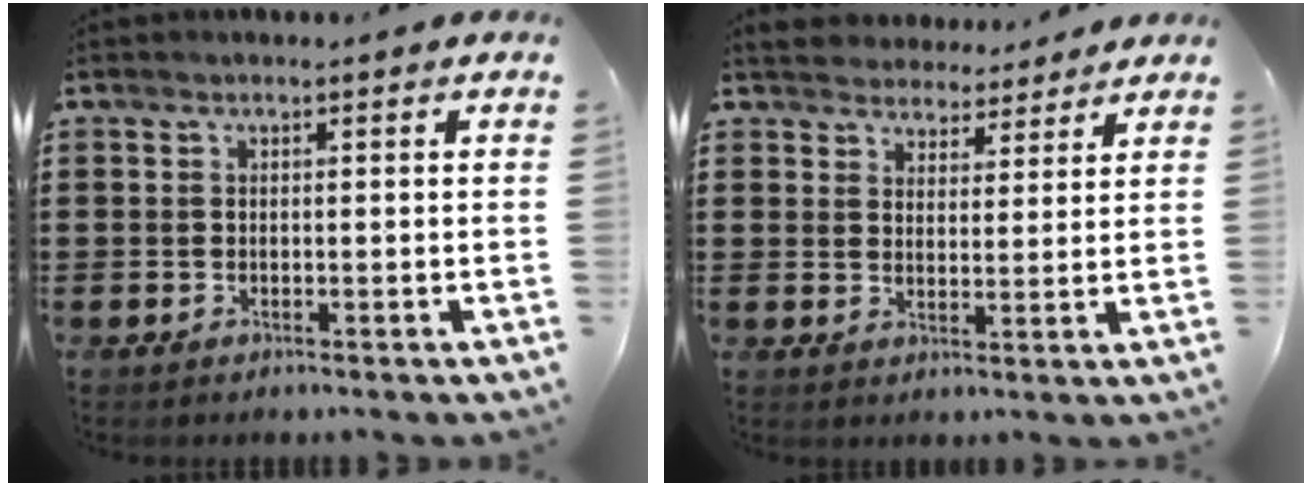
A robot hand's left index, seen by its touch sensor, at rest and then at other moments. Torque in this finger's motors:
{"motor_torque": [1.10, -1.04, -0.05, -0.07]}